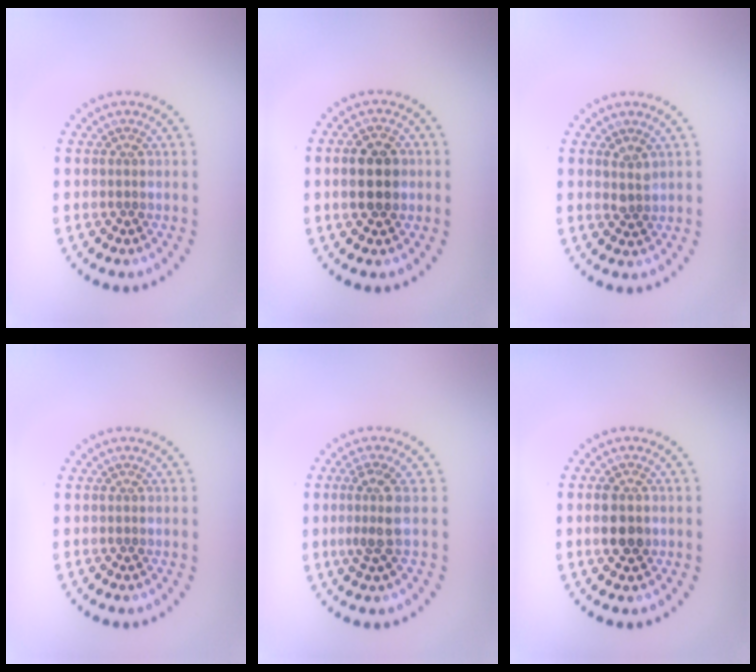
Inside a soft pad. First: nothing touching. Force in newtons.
{"total": 4.5, "press": 4.5, "slide": 0.2}
{"total": 1.1, "press": 1.0, "slide": 0.5}
{"total": 0.0}
{"total": 2.5, "press": 1.9, "slide": 1.7}
{"total": 2.7, "press": 2.7, "slide": 0.2}